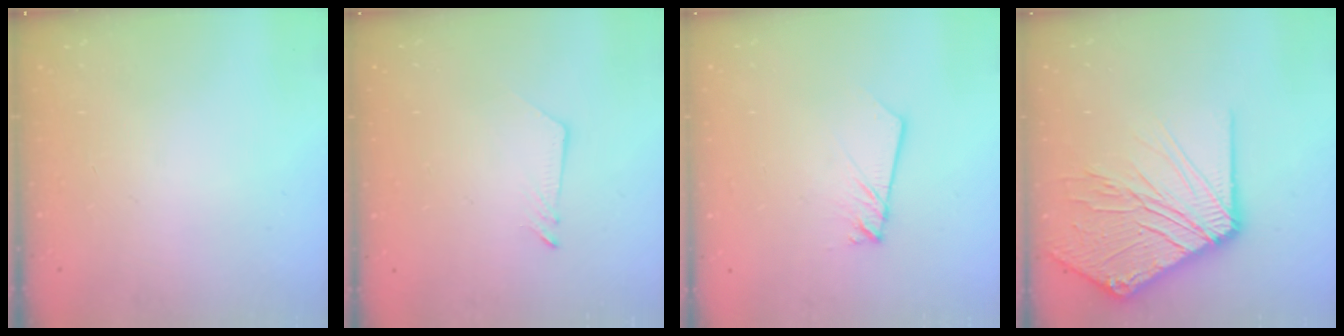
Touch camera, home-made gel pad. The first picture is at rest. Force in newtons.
{"total": 2.6, "press": 2.6, "slide": 0.3}
{"total": 2.0, "press": 2.0, "slide": 0.2}
{"total": 19.9, "press": 19.8, "slide": 2.6}